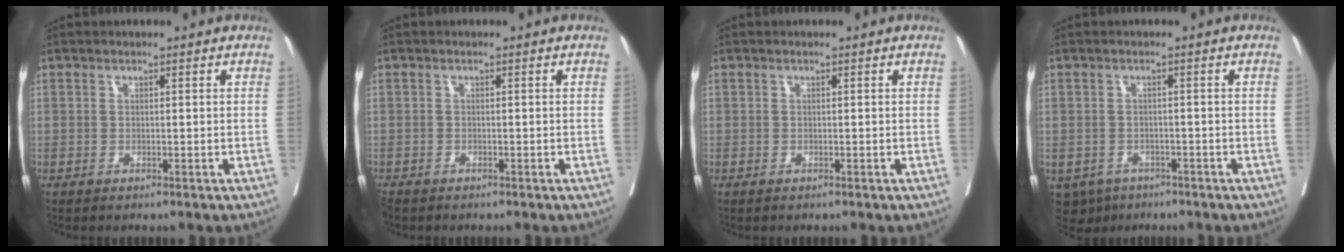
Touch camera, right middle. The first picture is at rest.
{"total": 2.1, "force": [-1.7, 1.0, 0.6], "torque": [-0.015, -0.005, -0.032]}
{"total": 0.0}
{"total": 5.8, "force": [-3.8, 4.2, 1.3], "torque": [-0.019, 0.001, -0.054]}